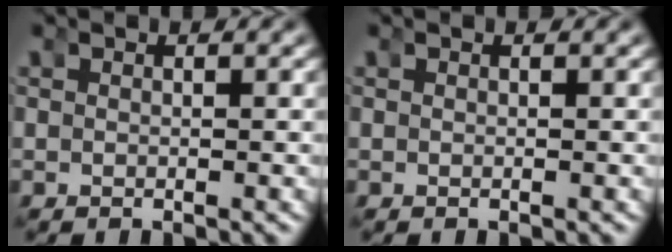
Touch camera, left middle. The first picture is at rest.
{"total": 0.0}